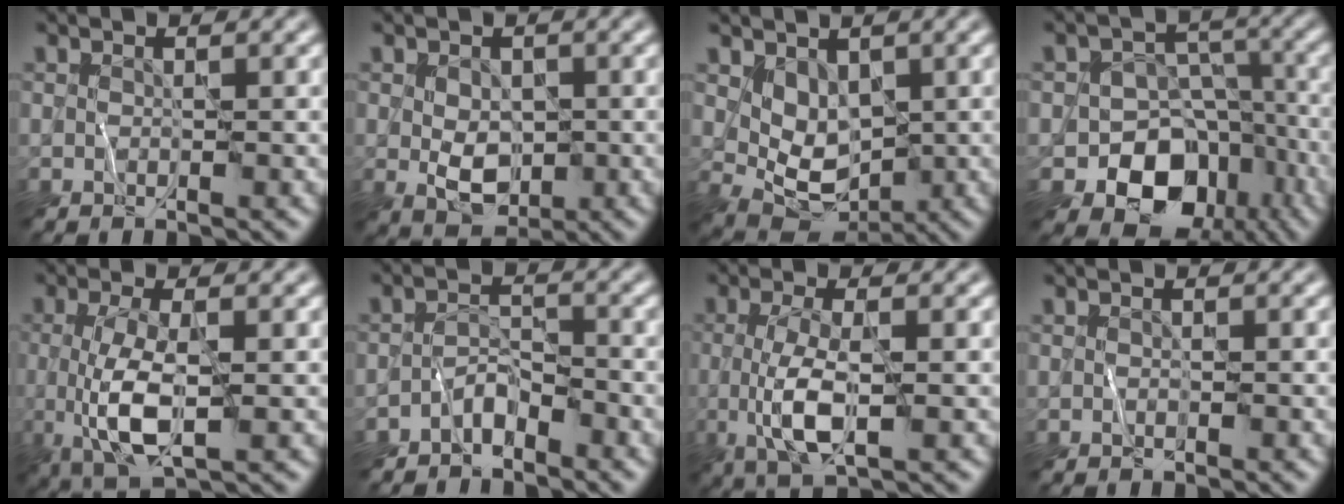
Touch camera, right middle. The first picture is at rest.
{"total": 3.6, "force": [-0.1, 2.5, 2.6], "torque": [-0.043, -0.011, -0.001]}
{"total": 4.4, "force": [1.4, 3.1, 2.9], "torque": [-0.056, -0.019, 0.034]}
{"total": 11.0, "force": [-5.4, 8.5, 4.2], "torque": [-0.045, 0.002, -0.101]}
{"total": 5.2, "force": [-0.3, 1.5, 4.9], "torque": [-0.106, -0.009, -0.004]}
{"total": 2.4, "force": [-2.0, 1.0, 0.9], "torque": [-0.010, 0.012, -0.042]}
{"total": 4.4, "force": [-0.3, 1.2, 4.2], "torque": [-0.093, -0.006, -0.008]}
{"total": 0.0}